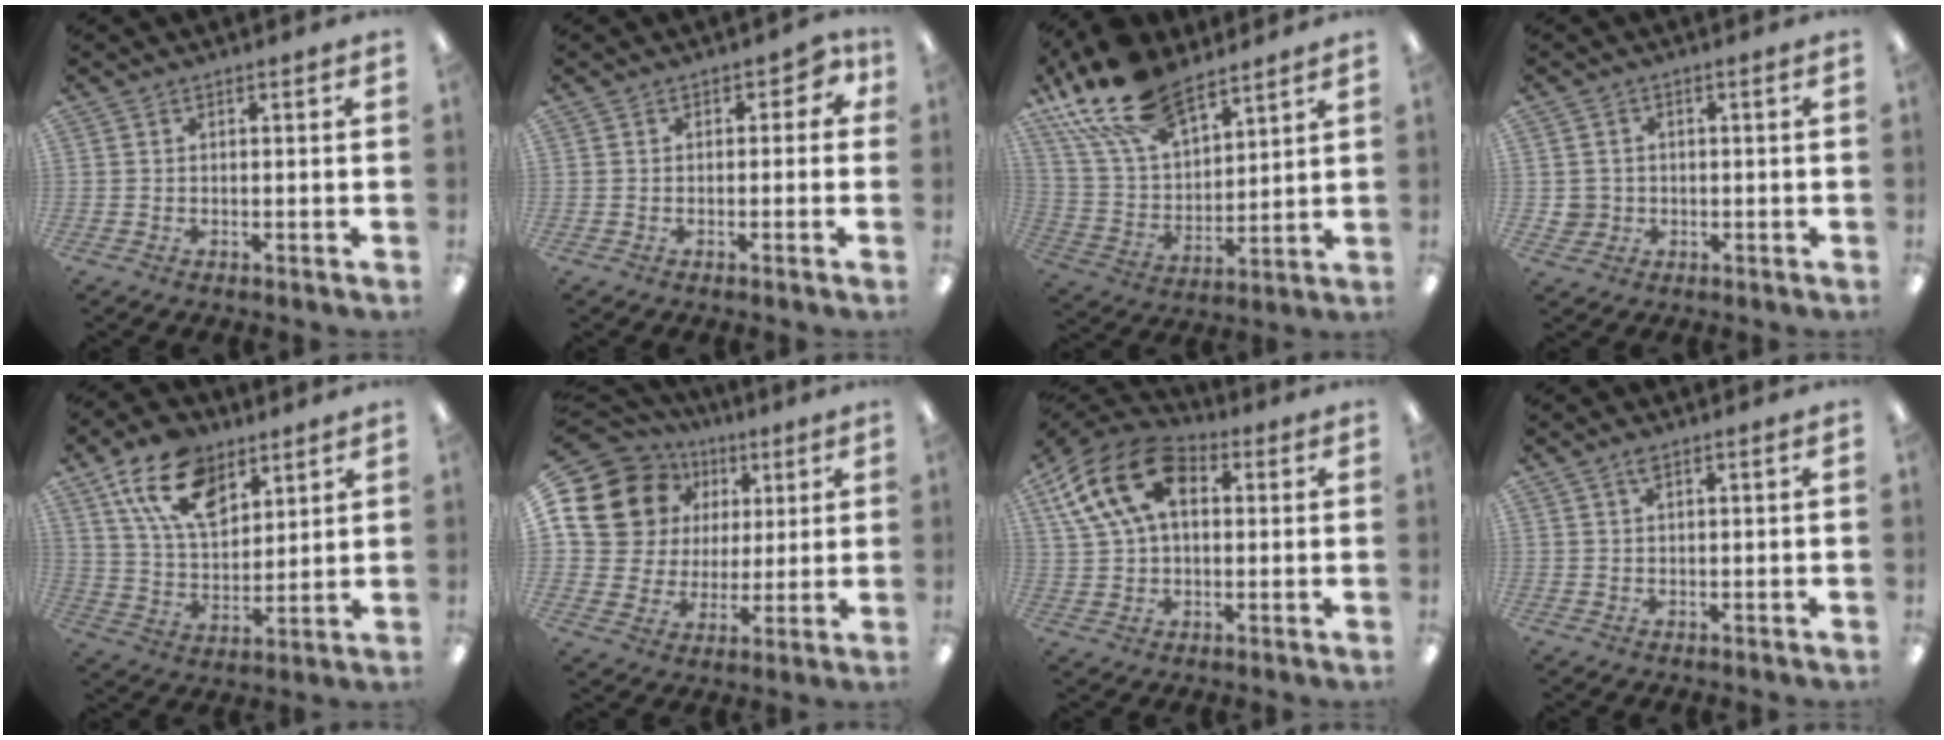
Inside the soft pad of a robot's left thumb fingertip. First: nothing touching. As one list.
[{"total": 3.0, "force": [0.6, 2.1, 2.1], "torque": [-0.024, 0.003, 0.007]}, {"total": 19.6, "force": [13.6, 9.3, 10.6], "torque": [-0.230, -0.069, 0.244]}, {"total": 2.9, "force": [-0.1, 2.9, 0.2], "torque": [-0.001, 0.000, -0.004]}, {"total": 15.9, "force": [9.3, 9.3, 8.9], "torque": [-0.164, -0.029, 0.173]}, {"total": 17.1, "force": [7.0, 14.1, 6.6], "torque": [-0.141, -0.030, 0.145]}, {"total": 17.0, "force": [5.9, 11.1, 11.5], "torque": [-0.236, -0.010, 0.106]}, {"total": 1.3, "force": [0.8, 0.3, 1.0], "torque": [-0.022, 0.001, 0.014]}]